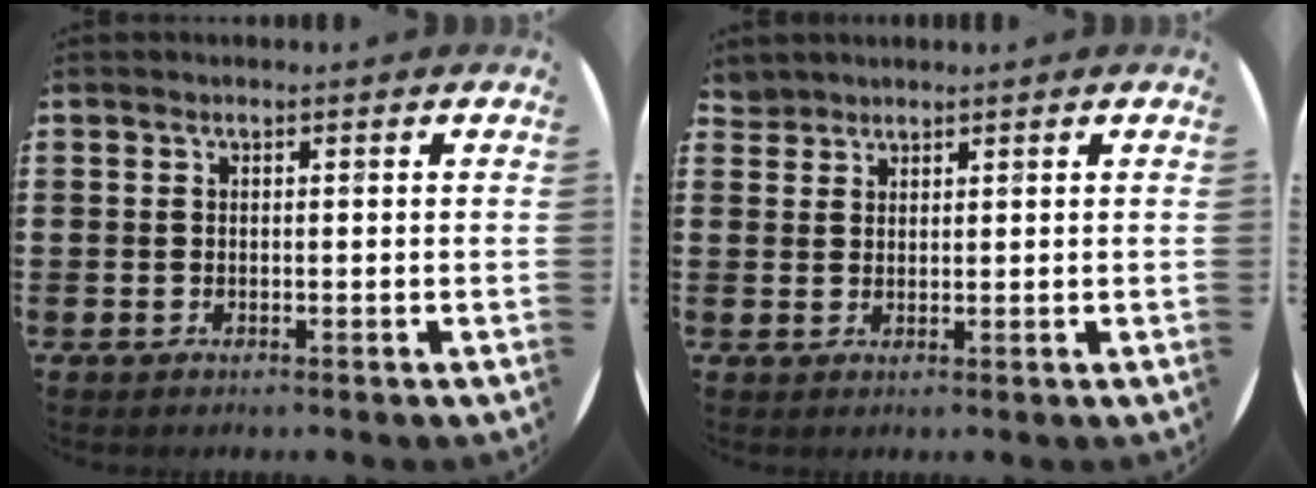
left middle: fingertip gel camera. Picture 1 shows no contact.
{"total": 1.9, "force": [1.8, 0.6, -0.1], "torque": [-0.002, 0.003, 0.036]}